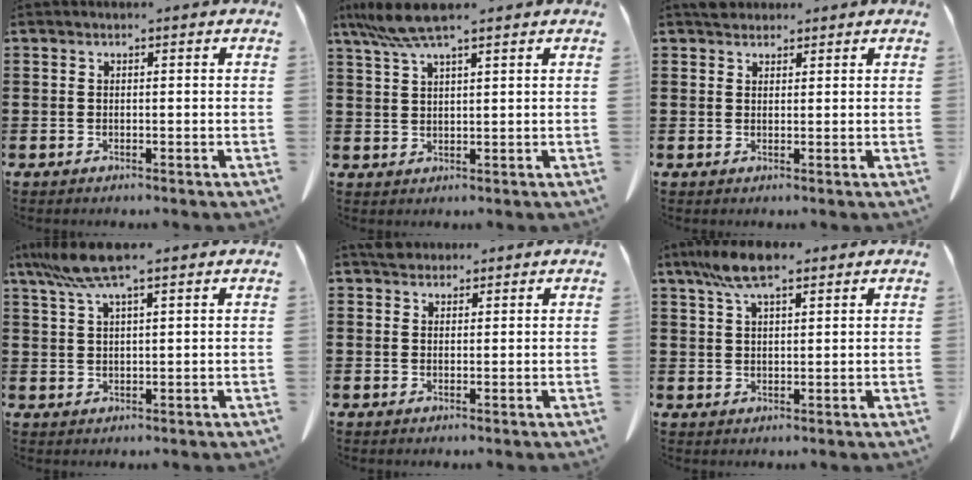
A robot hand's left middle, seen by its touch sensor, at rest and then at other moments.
{"total": 5.9, "force": [4.4, 0.7, 3.9], "torque": [-0.087, -0.005, 0.080]}
{"total": 2.0, "force": [1.8, 0.9, 0.3], "torque": [-0.004, 0.001, 0.033]}
{"total": 6.8, "force": [4.7, 0.9, 4.9], "torque": [-0.114, -0.007, 0.083]}
{"total": 2.4, "force": [2.1, 1.1, 0.5], "torque": [-0.007, 0.002, 0.040]}
{"total": 7.3, "force": [4.8, 2.0, 5.1], "torque": [-0.109, 0.001, 0.088]}